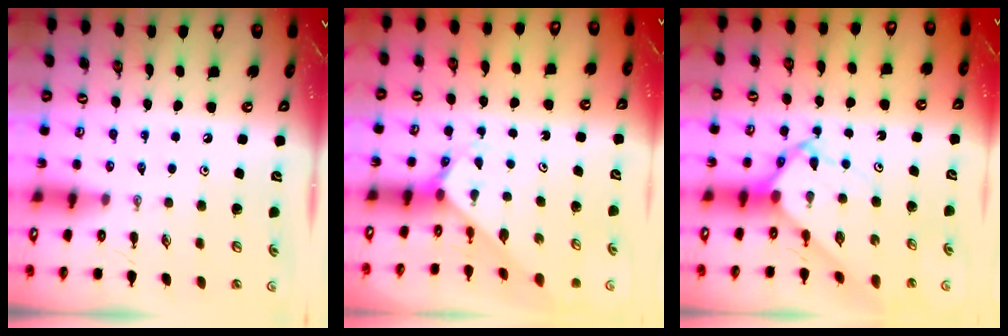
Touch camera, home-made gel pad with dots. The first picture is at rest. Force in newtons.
{"total": 2.2, "press": 2.2, "slide": 0.2}
{"total": 6.7, "press": 6.7, "slide": 0.6}